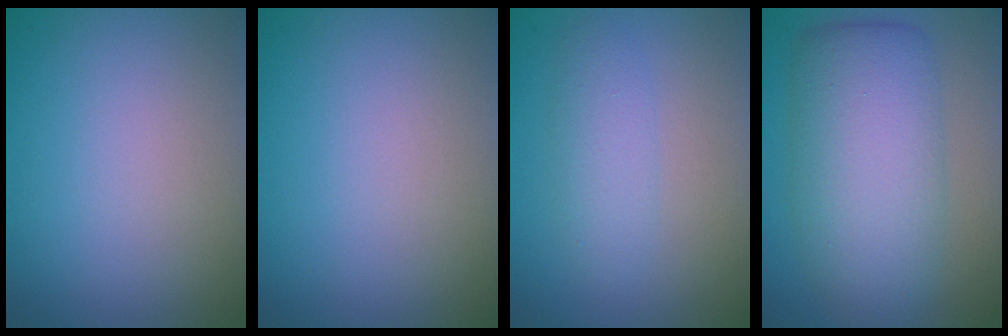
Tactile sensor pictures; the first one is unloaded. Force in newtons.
{"total": 0.0}
{"total": 2.4, "press": 2.4, "slide": 0.0}
{"total": 8.3, "press": 8.3, "slide": 0.4}